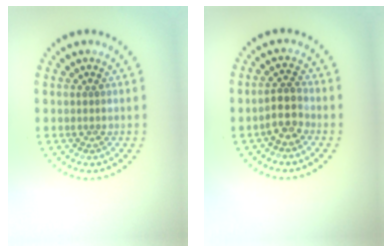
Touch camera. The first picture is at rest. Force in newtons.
{"total": 2.5, "press": 2.2, "slide": 1.2}